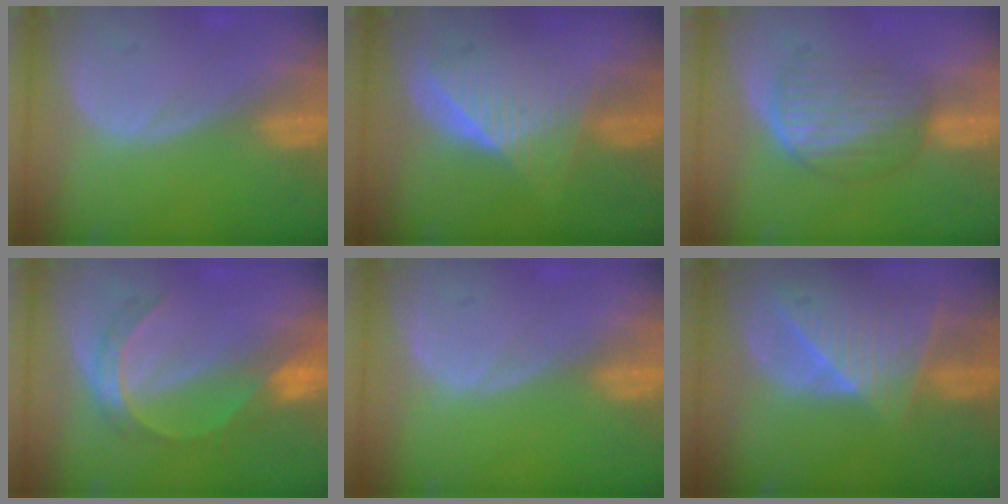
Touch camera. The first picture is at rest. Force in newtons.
{"total": 6.5, "press": 5.9, "slide": 2.6}
{"total": 6.9, "press": 5.9, "slide": 3.6}
{"total": 6.4, "press": 5.5, "slide": 3.2}
{"total": 0.0}
{"total": 8.8, "press": 7.9, "slide": 3.9}